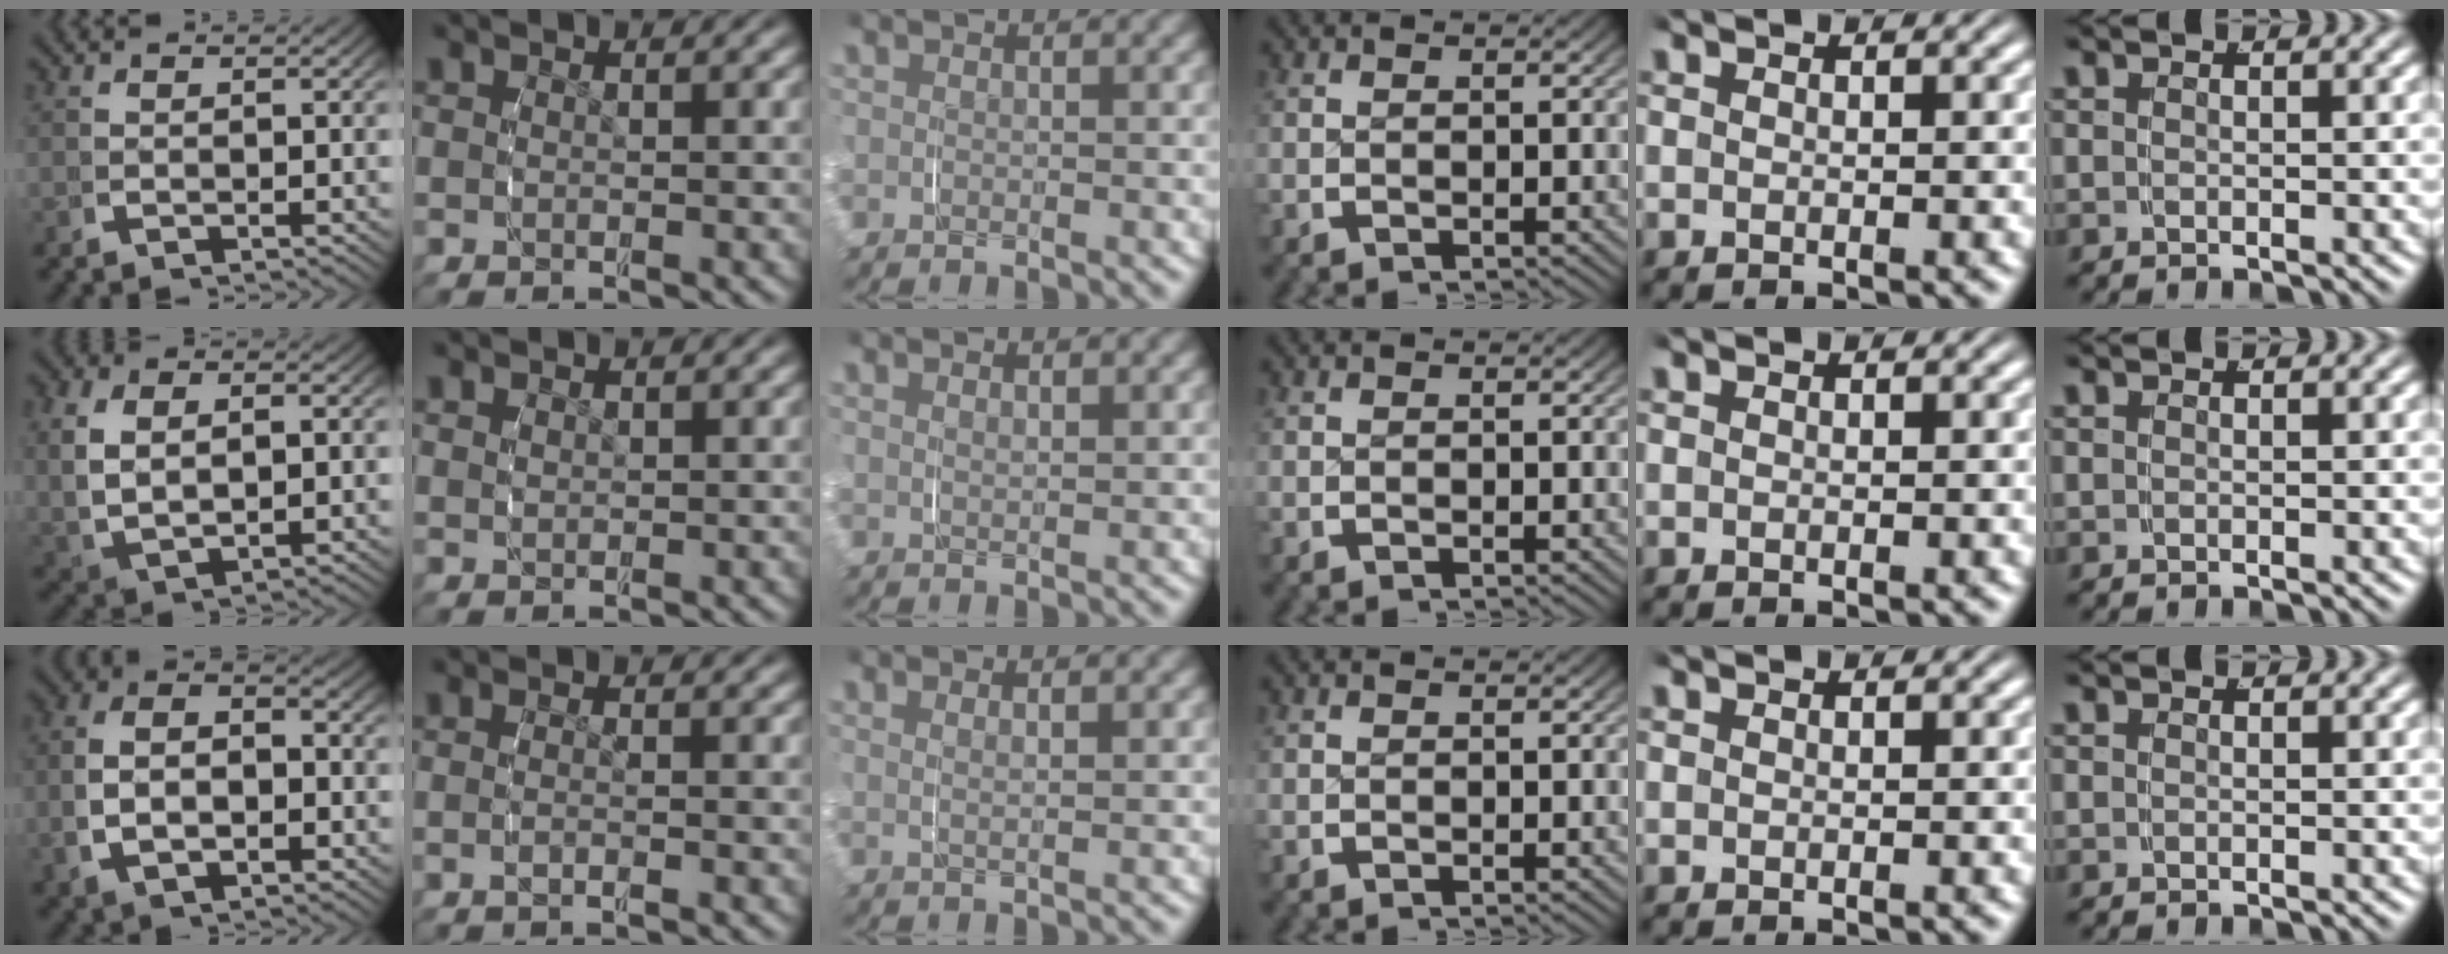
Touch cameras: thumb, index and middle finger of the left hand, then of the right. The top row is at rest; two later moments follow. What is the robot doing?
{"motion": "grasp_and_lifting", "object": "scarf"}